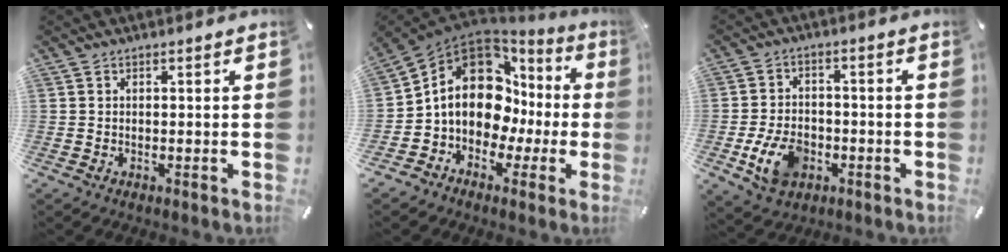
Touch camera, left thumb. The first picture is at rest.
{"total": 15.2, "force": [1.9, 11.8, 9.5], "torque": [-0.174, -0.024, 0.029]}
{"total": 9.6, "force": [-3.4, 6.8, 5.9], "torque": [-0.121, 0.011, -0.059]}